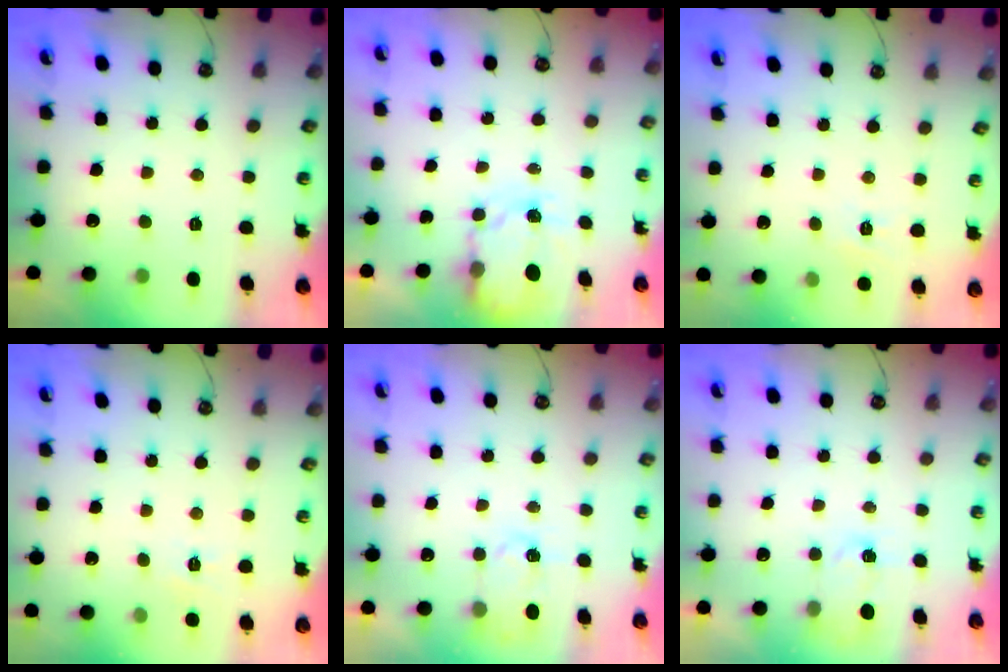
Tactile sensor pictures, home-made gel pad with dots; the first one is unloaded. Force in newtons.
{"total": 3.8, "press": 3.8, "slide": 0.1}
{"total": 3.0, "press": 3.0, "slide": 0.1}
{"total": 2.5, "press": 2.5, "slide": 0.5}
{"total": 3.3, "press": 3.3, "slide": 0.3}
{"total": 2.5, "press": 2.4, "slide": 0.4}